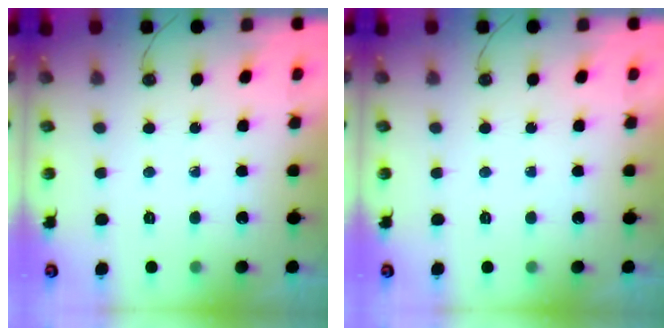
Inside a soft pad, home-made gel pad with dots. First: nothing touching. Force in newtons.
{"total": 0.0}